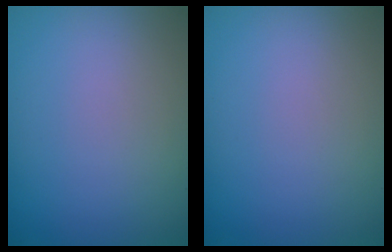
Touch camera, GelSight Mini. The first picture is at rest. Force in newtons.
{"total": 0.0}